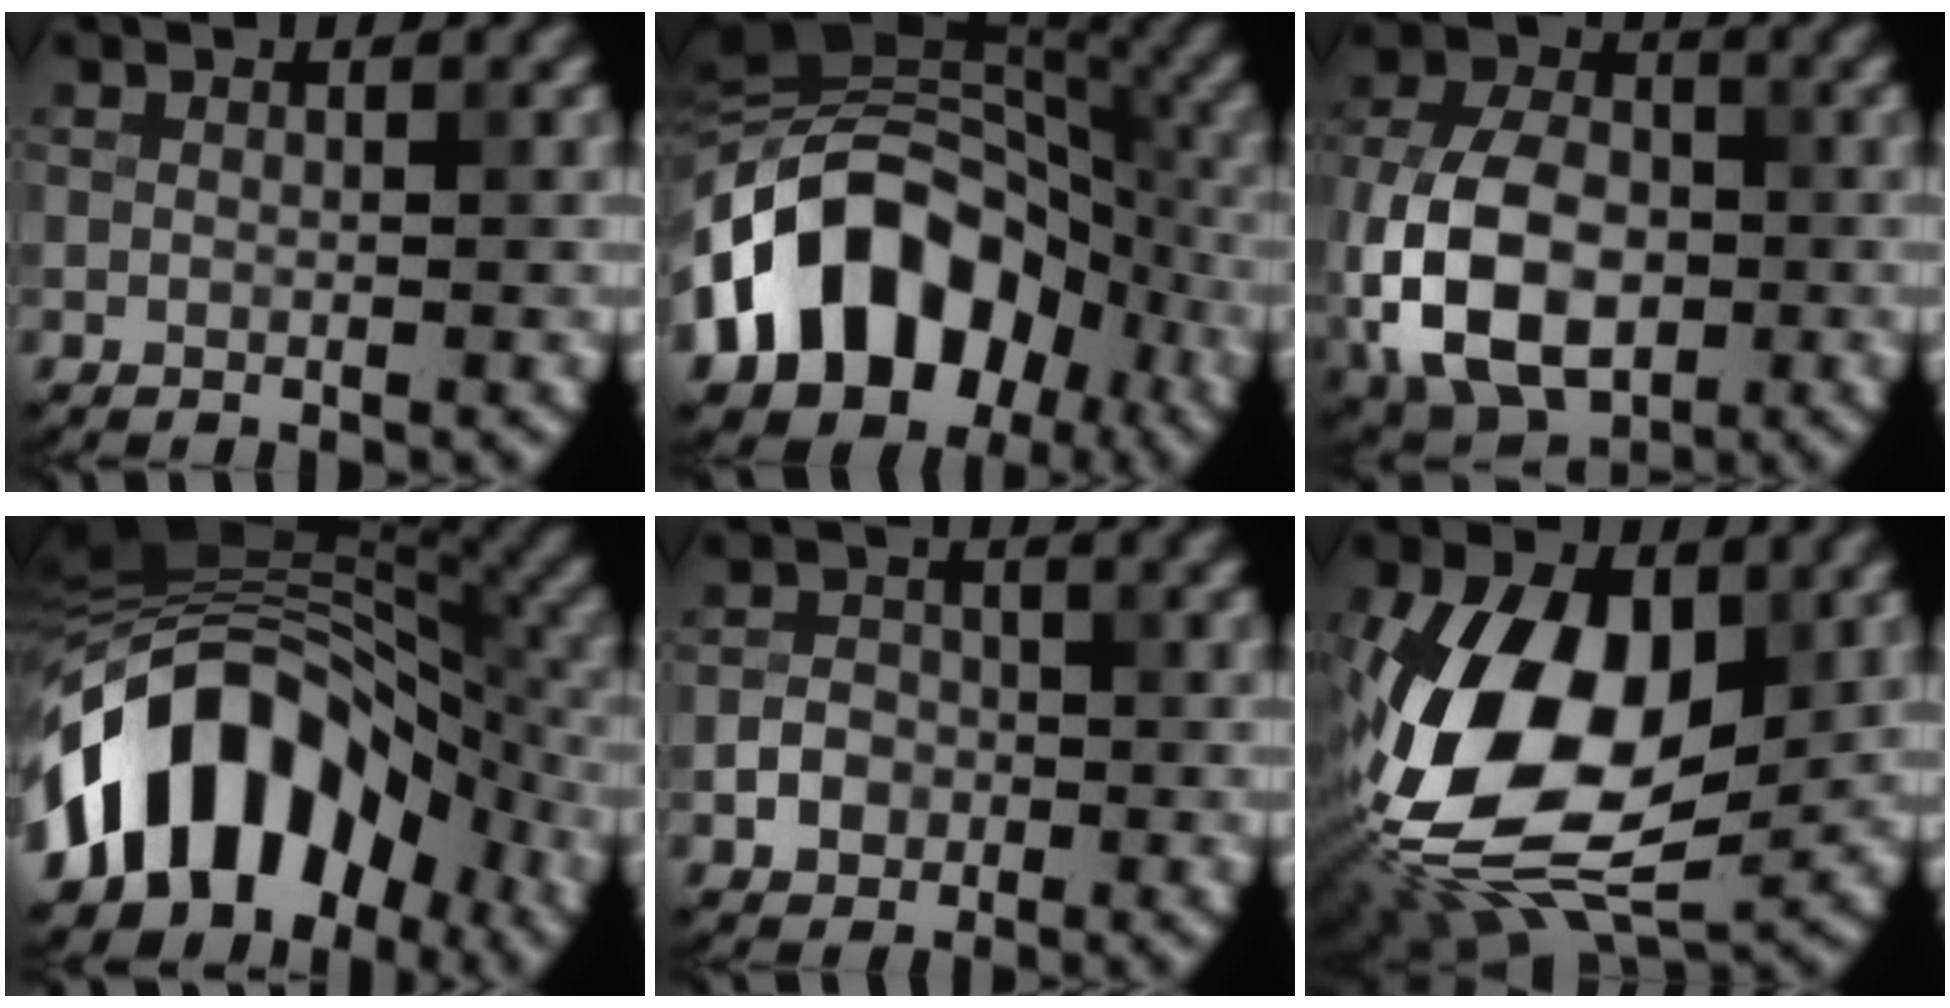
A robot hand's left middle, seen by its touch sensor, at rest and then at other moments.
{"total": 14.2, "force": [-4.7, 10.3, 8.5], "torque": [-0.140, 0.012, -0.094]}
{"total": 12.4, "force": [-2.9, 8.3, 8.7], "torque": [-0.194, -0.015, -0.062]}
{"total": 12.5, "force": [-5.6, 7.9, 7.8], "torque": [-0.112, 0.023, -0.110]}
{"total": 2.5, "force": [-0.9, 2.1, 1.1], "torque": [-0.011, 0.001, -0.019]}
{"total": 16.0, "force": [-1.0, 9.7, 12.7], "torque": [-0.259, -0.005, -0.028]}